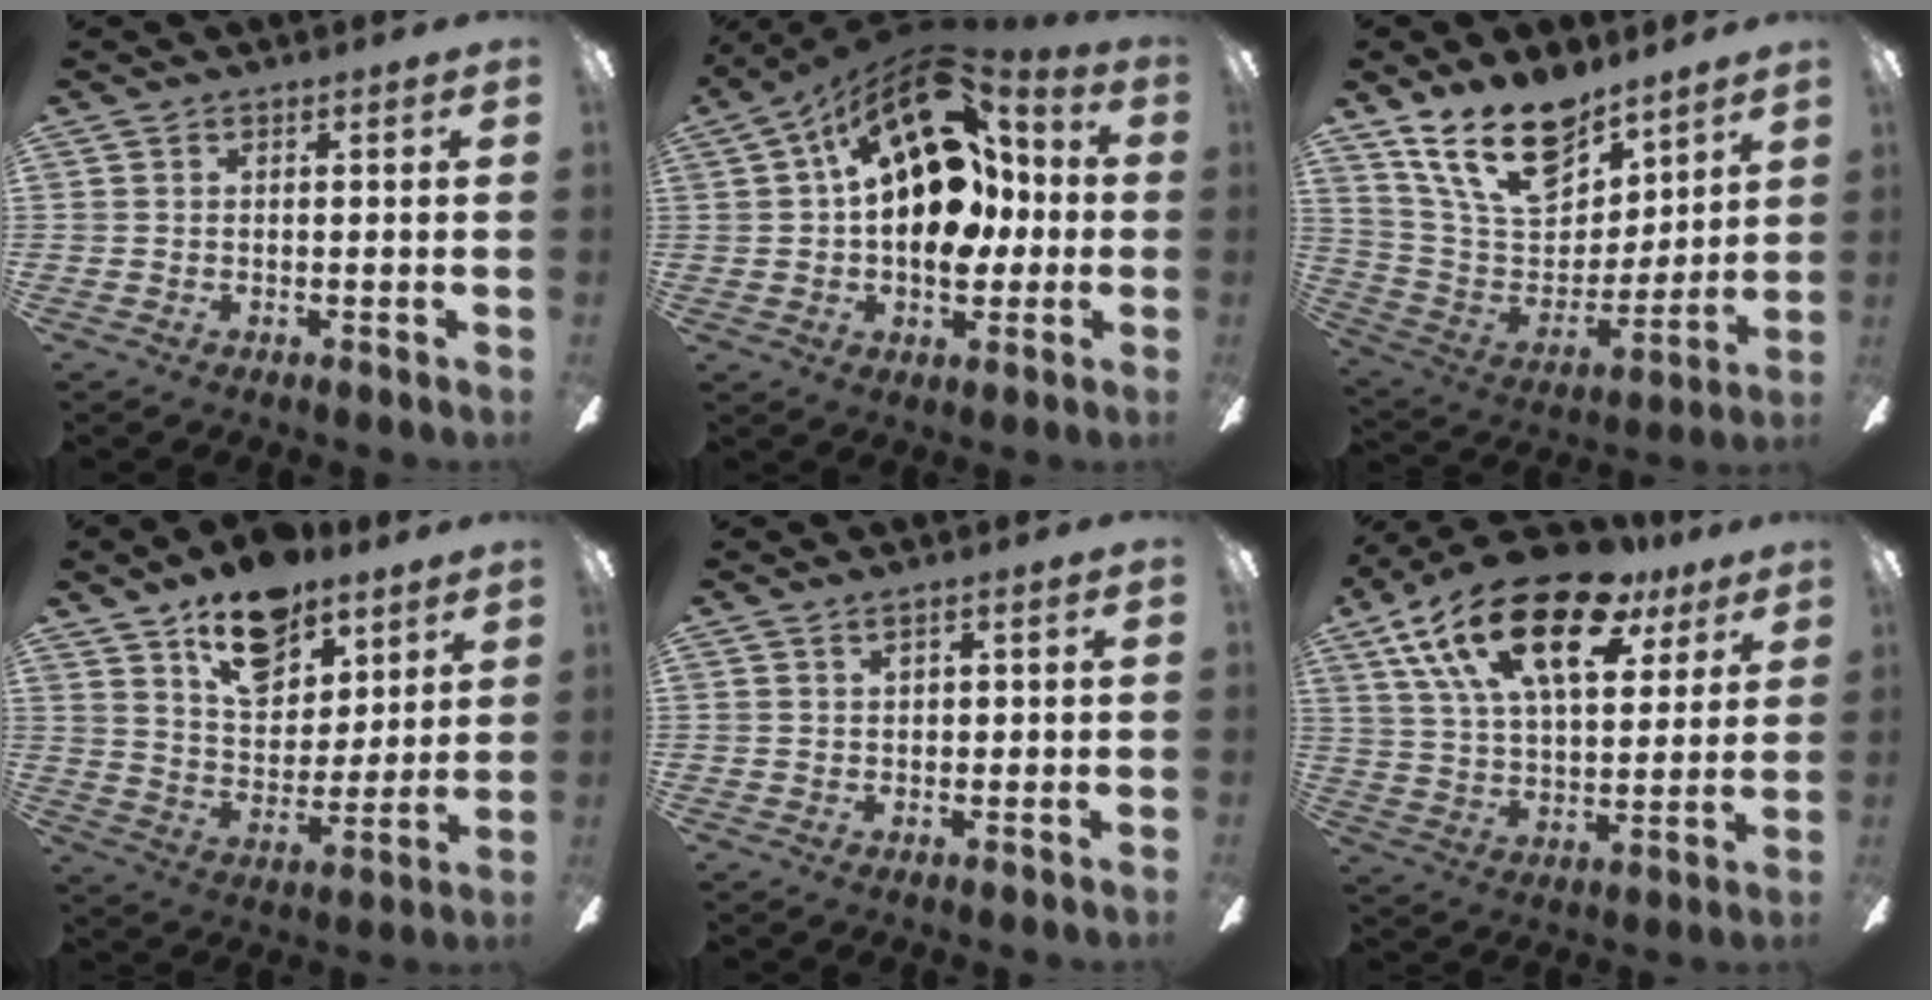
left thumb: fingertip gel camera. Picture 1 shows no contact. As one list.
[{"total": 23.2, "force": [5.9, 14.1, 17.4], "torque": [-0.271, -0.025, 0.098]}, {"total": 20.3, "force": [14.0, 10.7, 10.2], "torque": [-0.186, -0.075, 0.257]}, {"total": 15.6, "force": [11.0, 8.8, 6.8], "torque": [-0.102, -0.061, 0.199]}, {"total": 1.4, "force": [0.9, 0.5, 0.9], "torque": [-0.012, -0.002, 0.014]}, {"total": 23.8, "force": [12.9, 11.2, 16.5], "torque": [-0.297, -0.055, 0.218]}]